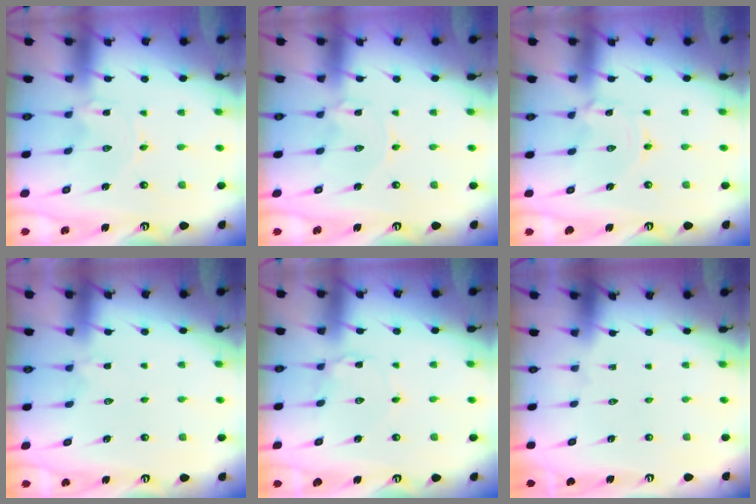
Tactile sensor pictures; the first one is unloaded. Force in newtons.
{"total": 0.0}
{"total": 0.9, "press": 0.9, "slide": 0.1}
{"total": 2.7, "press": 2.5, "slide": 1.0}
{"total": 3.2, "press": 3.1, "slide": 0.4}
{"total": 0.0}